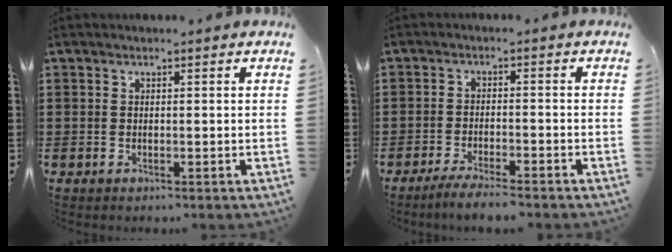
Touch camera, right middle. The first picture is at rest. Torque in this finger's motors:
{"motor_torque": [0.99, -0.47, 0.09, 0.09]}